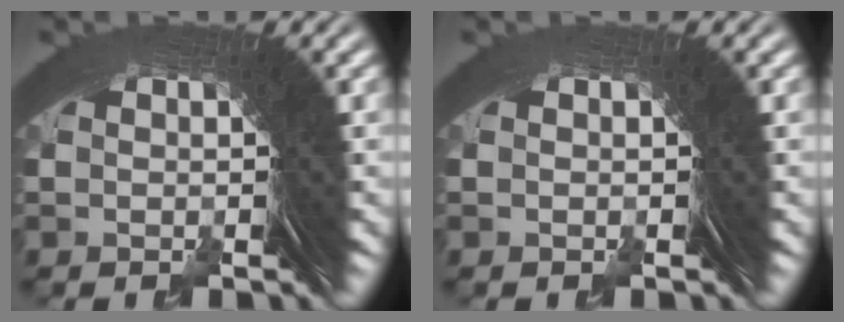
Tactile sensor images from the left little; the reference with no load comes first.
{"total": 0.0}